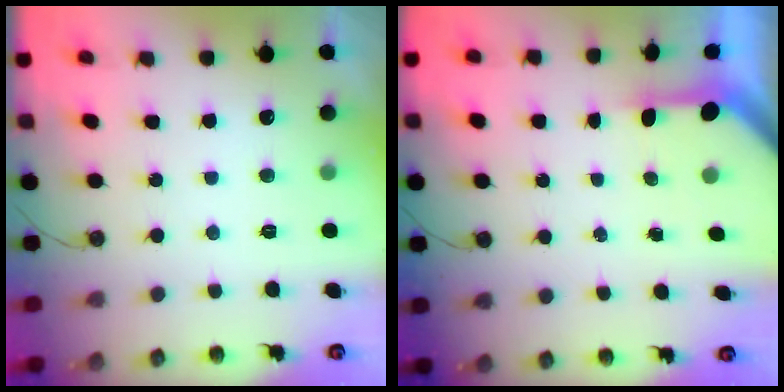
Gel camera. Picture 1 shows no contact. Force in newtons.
{"total": 3.5, "press": 3.4, "slide": 0.3}